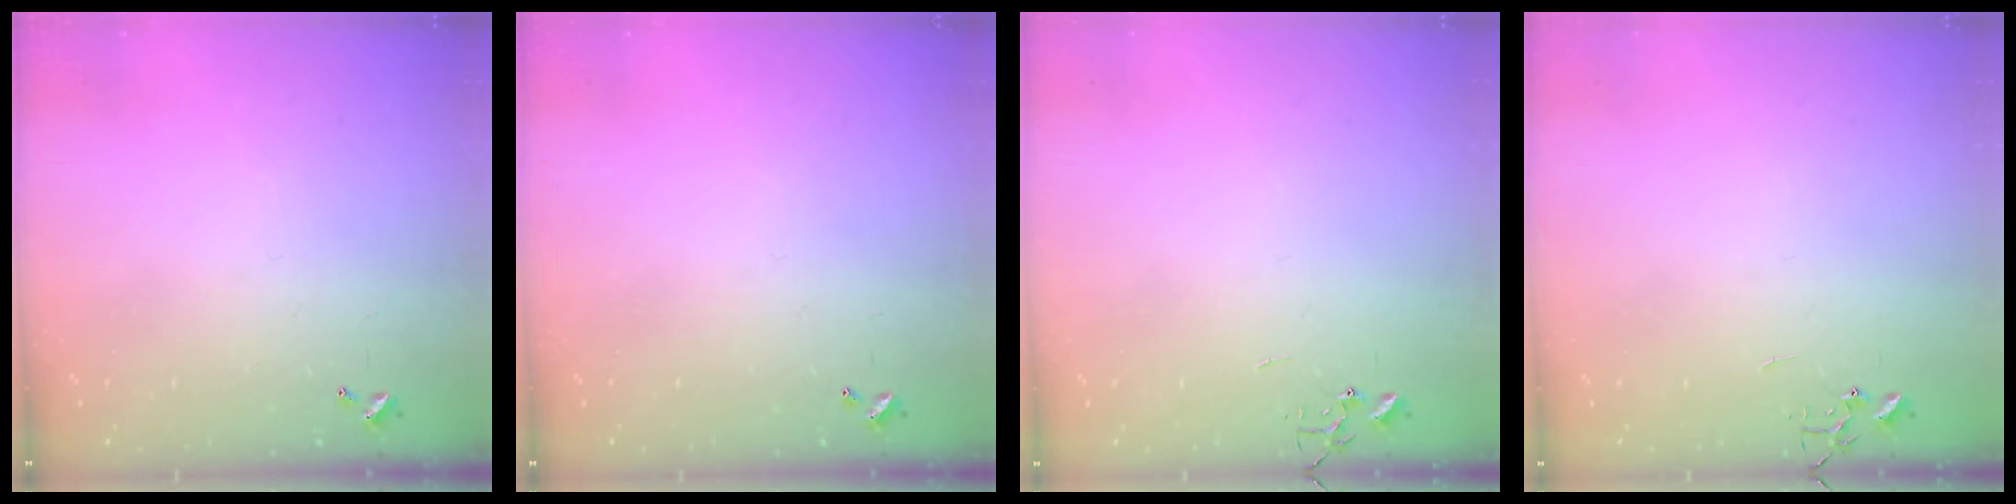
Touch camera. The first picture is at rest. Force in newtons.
{"total": 0.0}
{"total": 0.0}
{"total": 0.0}